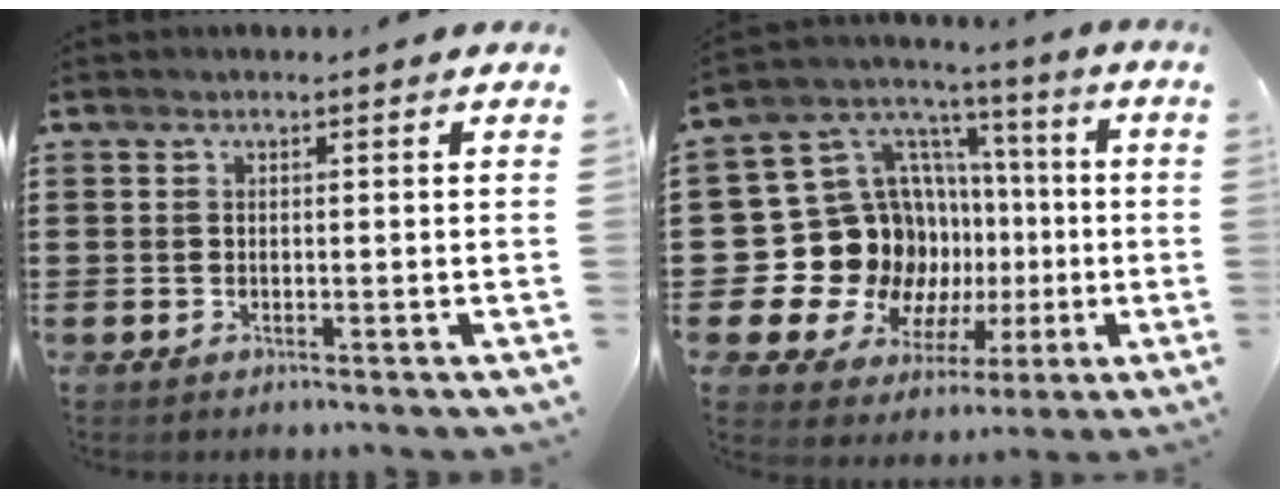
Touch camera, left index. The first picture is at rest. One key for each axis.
{"total": 19.2, "fx": -2.0, "fy": 17.4, "fz": 8.0, "tx": -0.190, "ty": -0.034, "tz": 0.016}